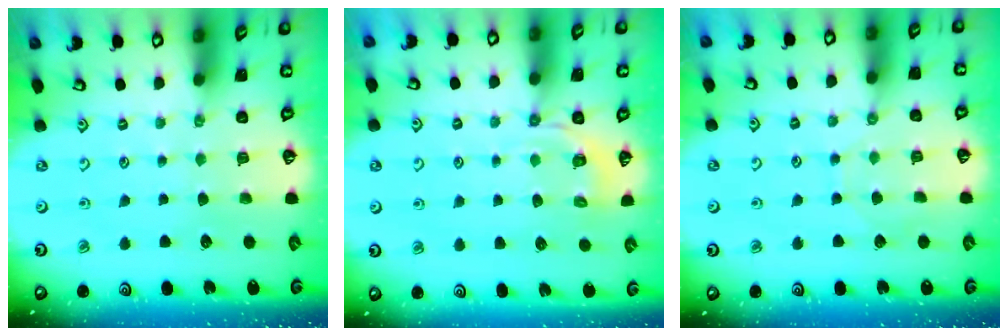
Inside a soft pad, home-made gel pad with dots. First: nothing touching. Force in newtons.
{"total": 4.3, "press": 3.9, "slide": 1.7}
{"total": 3.0, "press": 2.9, "slide": 0.4}